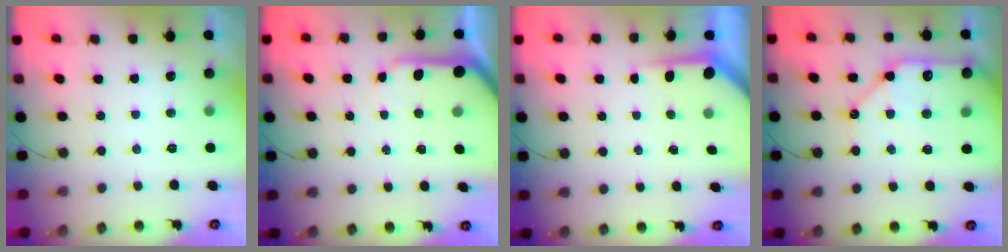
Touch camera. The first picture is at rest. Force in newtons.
{"total": 7.3, "press": 7.3, "slide": 0.7}
{"total": 3.9, "press": 3.9, "slide": 0.4}
{"total": 12.7, "press": 12.6, "slide": 1.8}